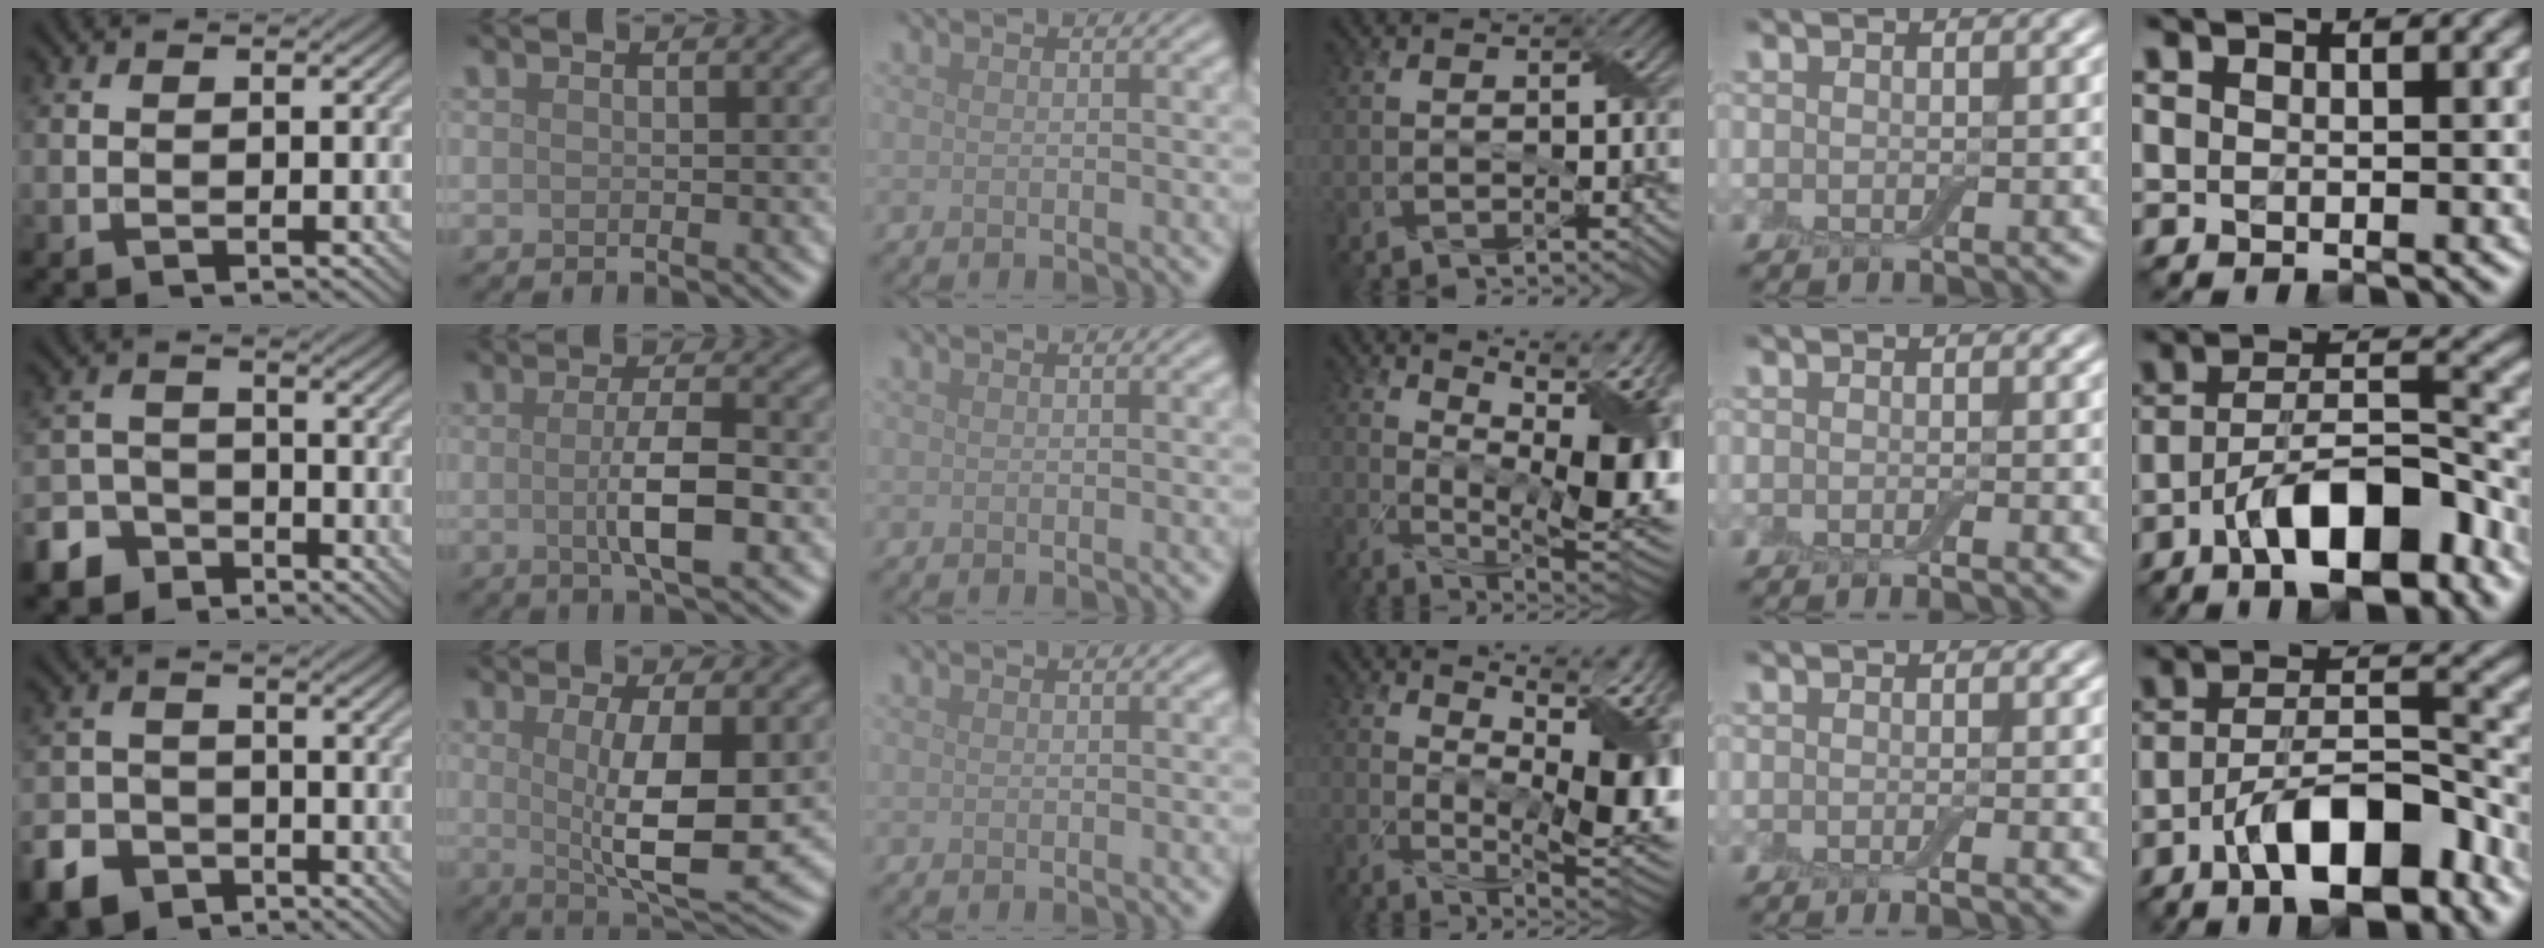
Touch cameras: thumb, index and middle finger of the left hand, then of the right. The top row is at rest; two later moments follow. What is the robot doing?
{"motion": "wrap", "object": "adhesive wrap"}